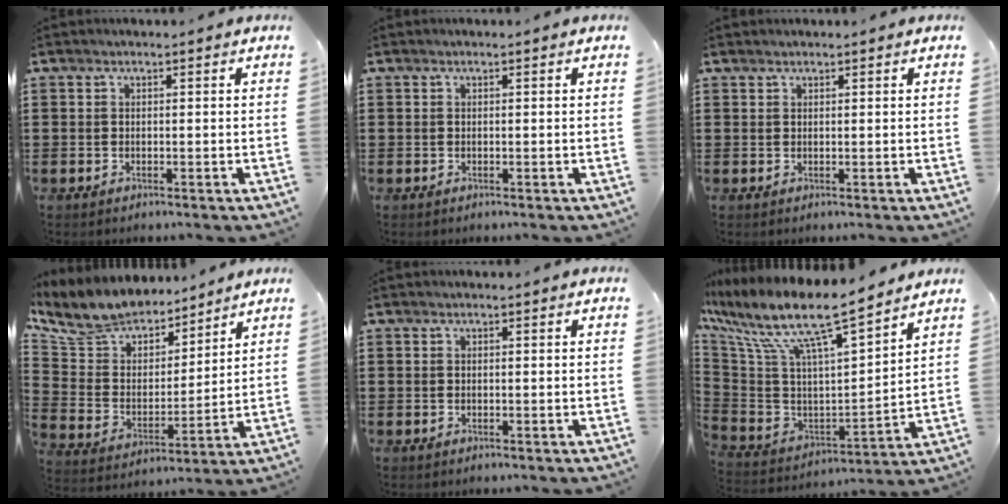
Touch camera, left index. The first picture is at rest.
{"total": 0.0}
{"total": 0.6, "force": [0.5, 0.2, 0.0], "torque": [-0.002, 0.000, 0.012]}
{"total": 8.5, "force": [8.0, 2.9, 1.1], "torque": [-0.071, -0.056, 0.144]}
{"total": 0.0}
{"total": 12.4, "force": [9.2, 1.6, 8.2], "torque": [-0.196, -0.067, 0.152]}